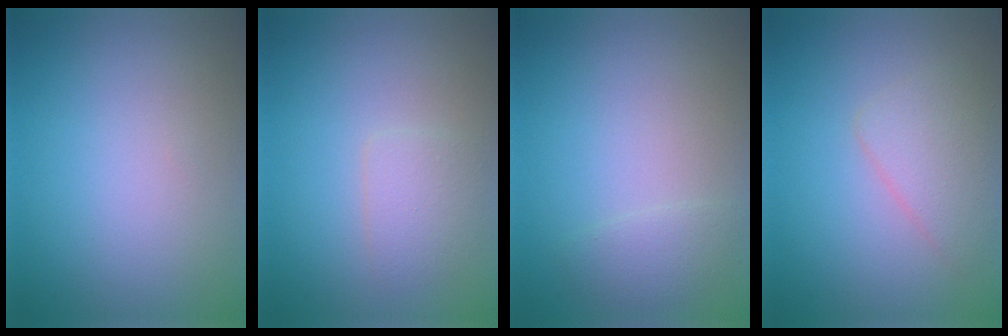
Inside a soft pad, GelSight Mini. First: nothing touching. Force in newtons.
{"total": 1.9, "press": 1.9, "slide": 0.0}
{"total": 1.5, "press": 1.5, "slide": 0.1}
{"total": 2.6, "press": 2.6, "slide": 0.1}